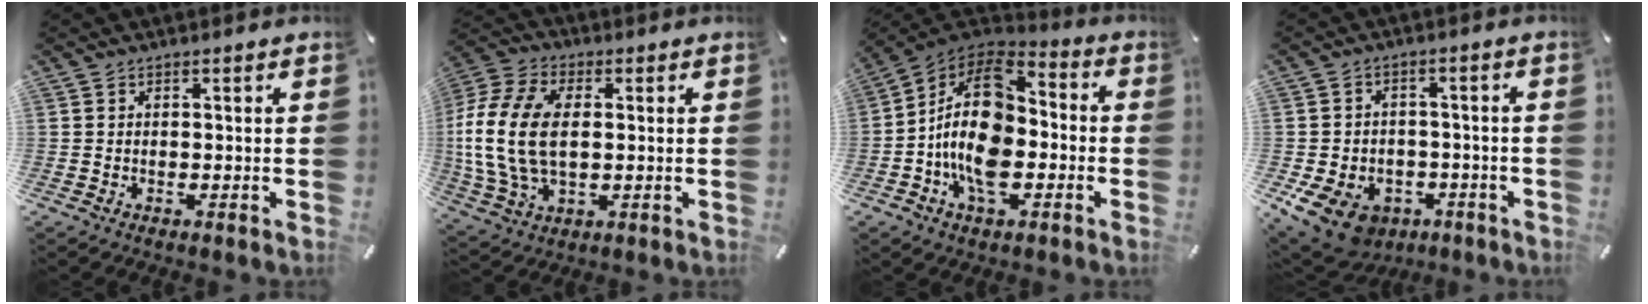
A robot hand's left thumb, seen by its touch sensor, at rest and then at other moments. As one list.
[{"total": 15.9, "force": [0.6, 10.4, 12.1], "torque": [-0.279, 0.001, 0.009]}, {"total": 17.7, "force": [-3.4, 11.4, 13.1], "torque": [-0.254, 0.016, -0.064]}, {"total": 10.8, "force": [-5.9, 7.6, 4.9], "torque": [-0.104, 0.040, -0.102]}]